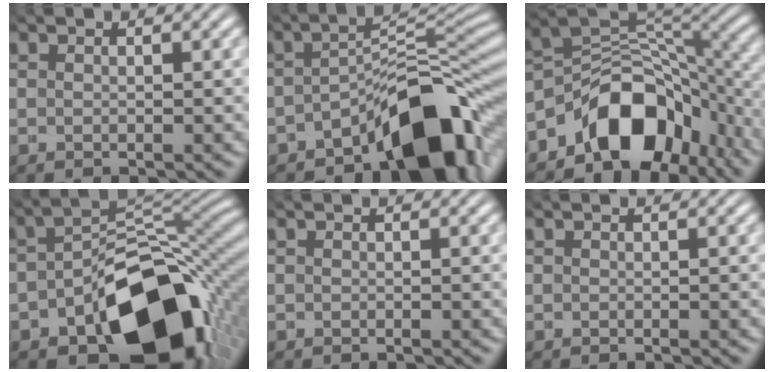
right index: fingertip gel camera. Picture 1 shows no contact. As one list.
[{"total": 10.0, "force": [-5.2, 4.2, 7.4], "torque": [-0.093, -0.008, -0.073]}, {"total": 12.6, "force": [-5.2, 8.1, 8.1], "torque": [-0.150, -0.029, -0.074]}, {"total": 15.9, "force": [-7.0, 9.0, 11.1], "torque": [-0.152, -0.028, -0.090]}, {"total": 0.0}, {"total": 0.0}]